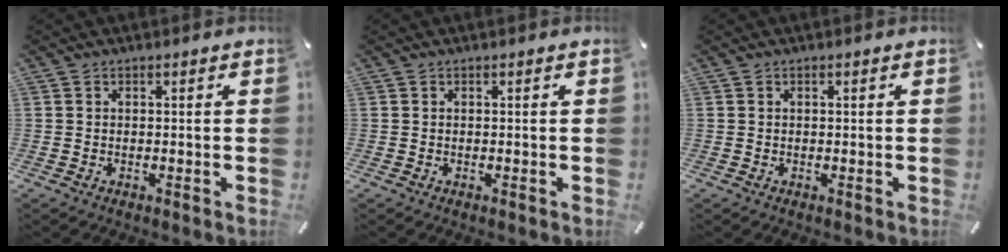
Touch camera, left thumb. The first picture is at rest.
{"total": 0.0}
{"total": 0.0}